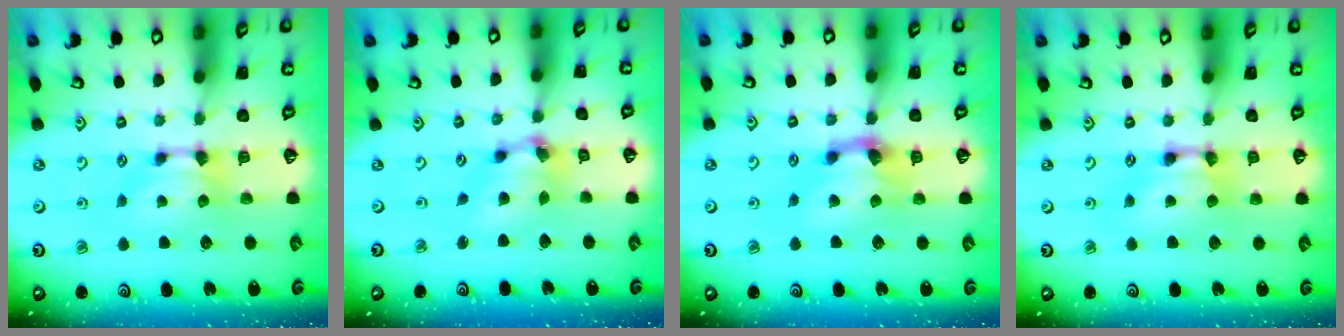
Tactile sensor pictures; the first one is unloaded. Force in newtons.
{"total": 6.5, "press": 6.2, "slide": 2.2}
{"total": 2.3, "press": 1.4, "slide": 1.8}
{"total": 2.2, "press": 2.2, "slide": 0.1}